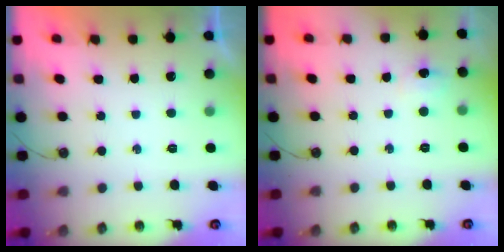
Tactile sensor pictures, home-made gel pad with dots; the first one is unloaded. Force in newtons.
{"total": 5.8, "press": 5.7, "slide": 0.6}